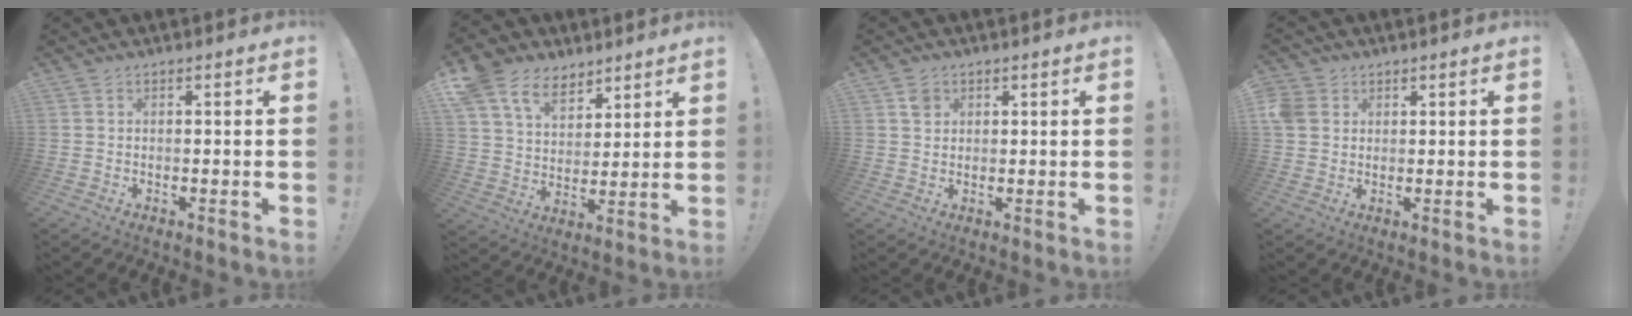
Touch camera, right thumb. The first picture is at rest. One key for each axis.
{"total": 14.1, "fx": 8.7, "fy": 9.5, "fz": 5.8, "tx": -0.106, "ty": -0.045, "tz": 0.169}
{"total": 2.8, "fx": 1.4, "fy": 2.3, "fz": 0.7, "tx": 0.005, "ty": -0.004, "tz": 0.023}
{"total": 5.4, "fx": 2.0, "fy": 4.6, "fz": 2.0, "tx": -0.048, "ty": 0.004, "tz": 0.042}